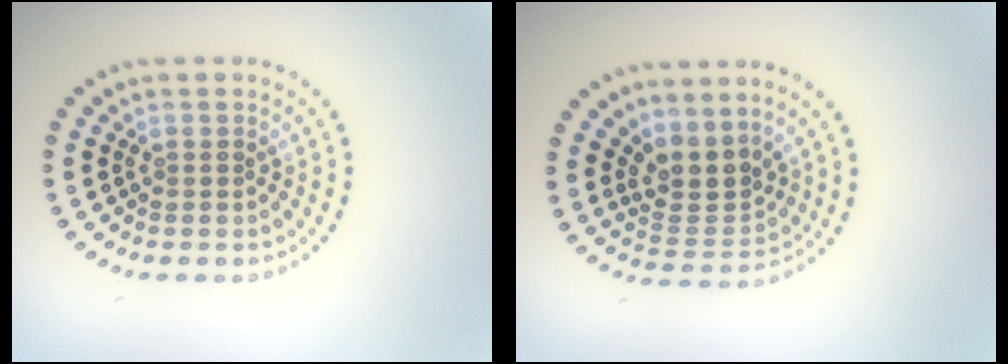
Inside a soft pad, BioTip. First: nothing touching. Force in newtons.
{"total": 3.2, "press": 2.4, "slide": 2.1}